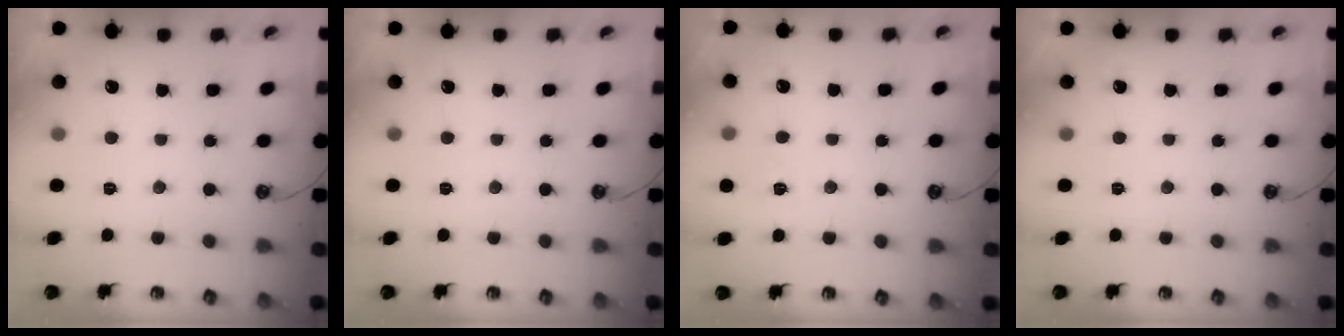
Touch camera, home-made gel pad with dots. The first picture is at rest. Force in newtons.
{"total": 0.0}
{"total": 4.8, "press": 4.8, "slide": 0.6}
{"total": 0.0}